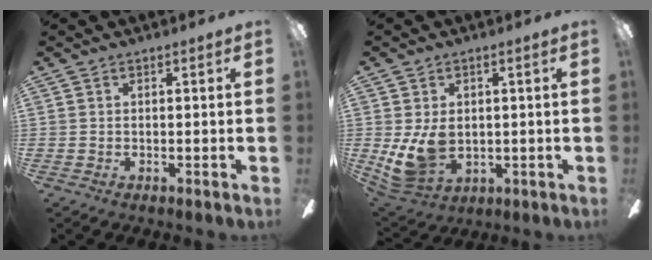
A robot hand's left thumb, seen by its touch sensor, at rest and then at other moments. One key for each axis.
{"total": 8.5, "fx": 0.3, "fy": 6.0, "fz": 6.1, "tx": -0.125, "ty": -0.005, "tz": 0.008}